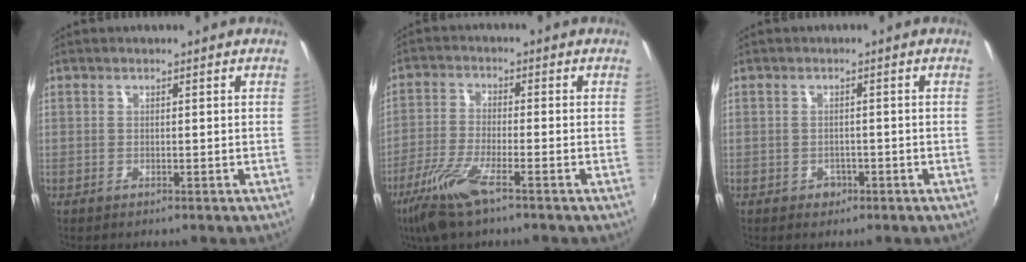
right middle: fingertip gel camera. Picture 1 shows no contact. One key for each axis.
{"total": 8.9, "fx": -5.7, "fy": 1.3, "fz": 6.8, "tx": -0.153, "ty": -0.019, "tz": -0.113}
{"total": 2.2, "fx": -1.0, "fy": 1.9, "fz": 0.5, "tx": -0.011, "ty": -0.001, "tz": -0.012}